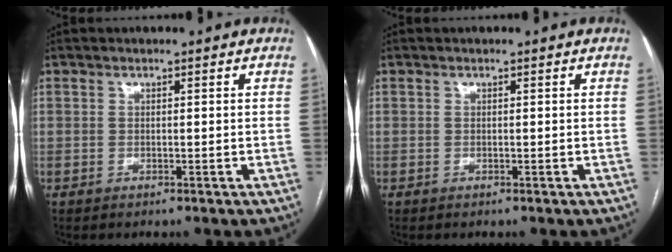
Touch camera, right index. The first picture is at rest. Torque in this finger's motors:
{"motor_torque": [0.00, 0.00, 0.00, 0.00]}